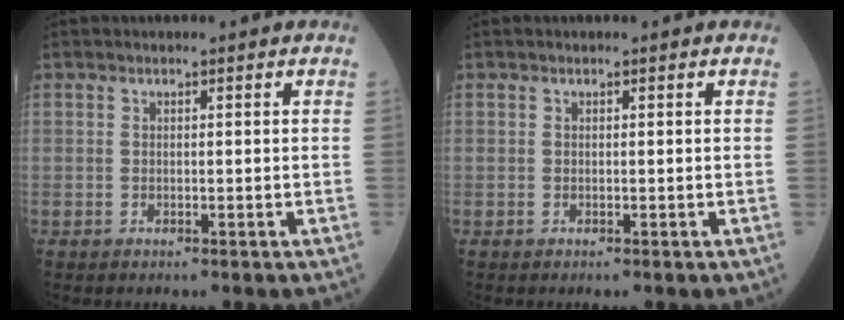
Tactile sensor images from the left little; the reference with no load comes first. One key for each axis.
{"total": 0.0}